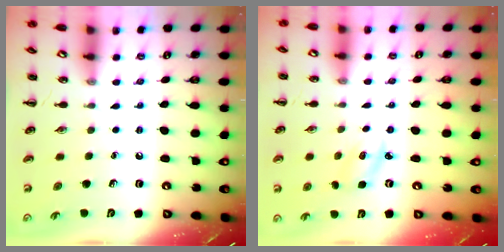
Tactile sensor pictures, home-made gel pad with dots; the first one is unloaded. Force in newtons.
{"total": 4.0, "press": 3.8, "slide": 1.1}